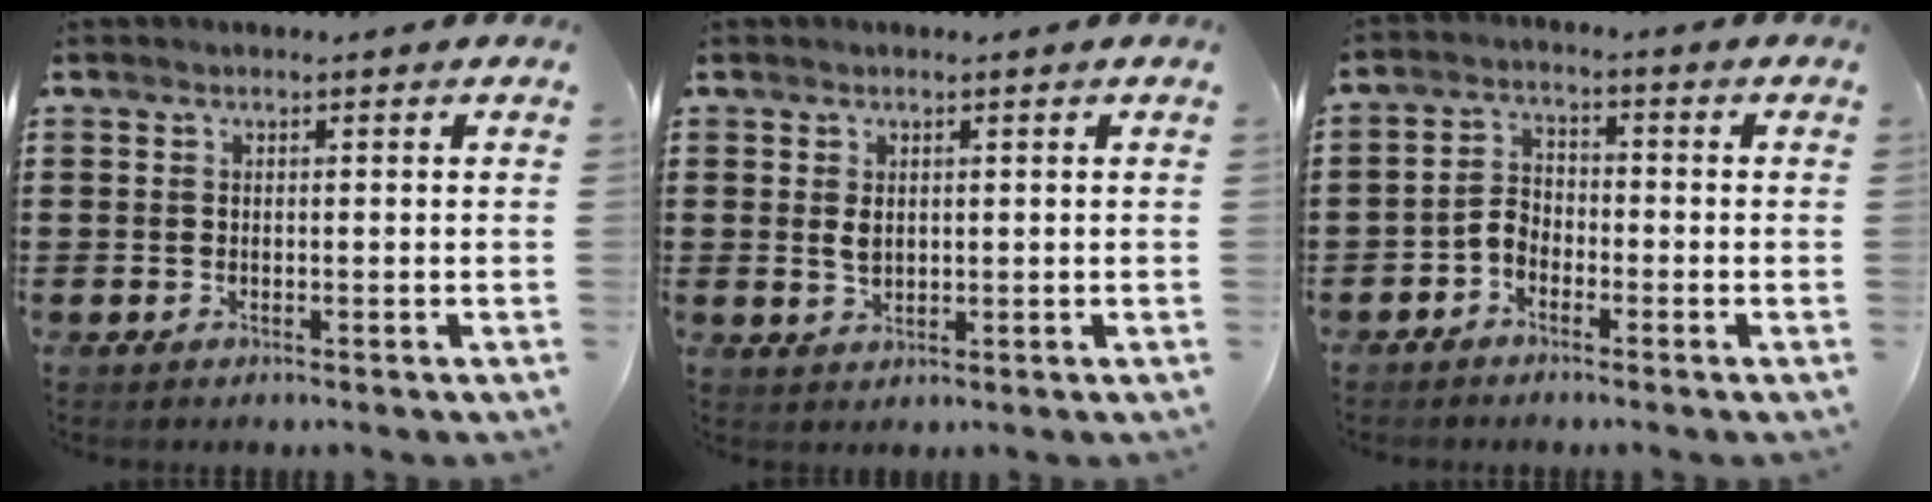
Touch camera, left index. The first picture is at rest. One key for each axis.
{"total": 2.1, "fx": 0.6, "fy": 1.2, "fz": 1.6, "tx": -0.034, "ty": 0.004, "tz": 0.011}
{"total": 3.1, "fx": -2.1, "fy": 1.8, "fz": 1.4, "tx": -0.045, "ty": 0.003, "tz": -0.048}